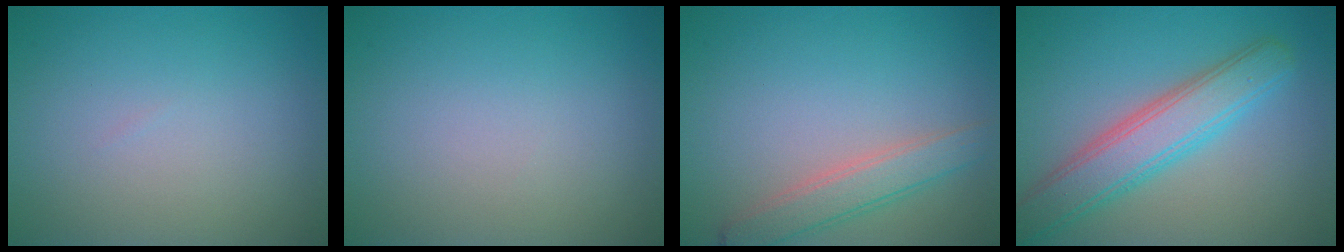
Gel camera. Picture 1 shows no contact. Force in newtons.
{"total": 0.0}
{"total": 2.9, "press": 2.9, "slide": 0.1}
{"total": 5.6, "press": 5.6, "slide": 0.1}